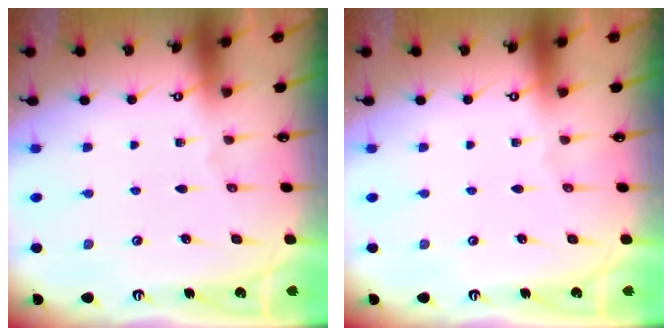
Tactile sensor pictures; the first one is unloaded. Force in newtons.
{"total": 0.0}